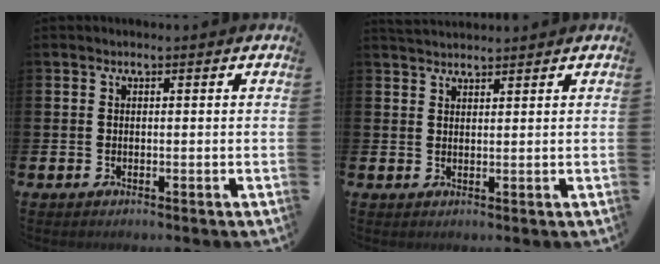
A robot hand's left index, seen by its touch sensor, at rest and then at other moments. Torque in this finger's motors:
{"motor_torque": [0.05, 0.00, -0.03, 0.00]}